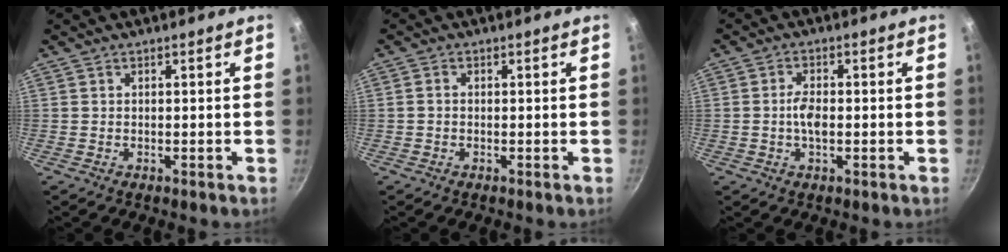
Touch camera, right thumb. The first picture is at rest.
{"total": 1.0, "force": [-0.1, 0.8, 0.6], "torque": [-0.011, 0.005, -0.004]}
{"total": 3.8, "force": [-0.5, 1.9, 3.3], "torque": [-0.059, 0.009, -0.011]}